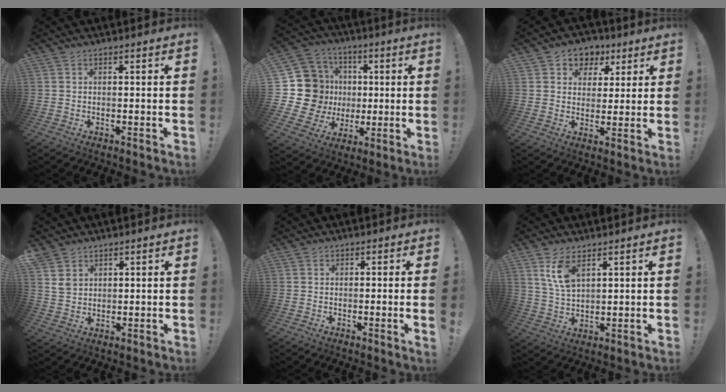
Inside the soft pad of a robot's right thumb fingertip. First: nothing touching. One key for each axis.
{"total": 20.0, "fx": 1.0, "fy": 17.5, "fz": 9.6, "tx": -0.200, "ty": -0.001, "tz": 0.061}
{"total": 6.9, "fx": 2.9, "fy": 6.1, "fz": 1.3, "tx": -0.008, "ty": -0.018, "tz": 0.057}
{"total": 5.2, "fx": 3.0, "fy": 3.9, "fz": 1.7, "tx": -0.027, "ty": -0.013, "tz": 0.061}
{"total": 2.0, "fx": -0.2, "fy": -0.6, "fz": 1.9, "tx": -0.024, "ty": -0.006, "tz": -0.008}
{"total": 7.9, "fx": 4.4, "fy": 3.6, "fz": 5.4, "tx": -0.095, "ty": -0.015, "tz": 0.081}